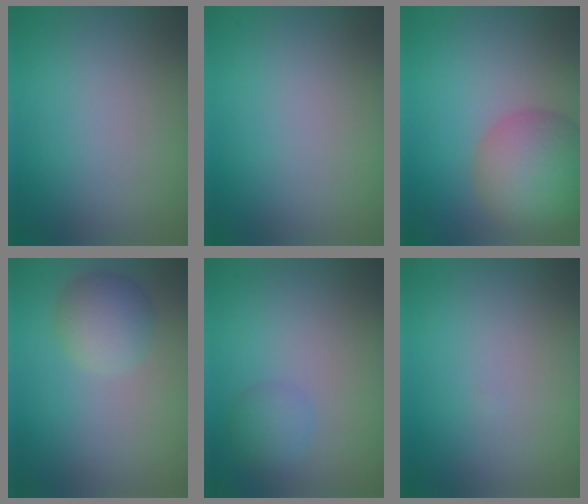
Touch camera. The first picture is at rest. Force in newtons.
{"total": 0.0}
{"total": 7.3, "press": 7.3, "slide": 0.5}
{"total": 3.2, "press": 3.2, "slide": 0.3}
{"total": 2.0, "press": 2.0, "slide": 0.0}
{"total": 0.0}